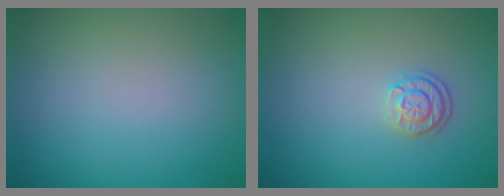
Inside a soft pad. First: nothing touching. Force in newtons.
{"total": 1.8, "press": 1.5, "slide": 0.9}